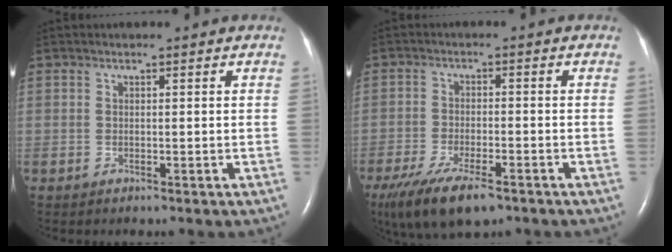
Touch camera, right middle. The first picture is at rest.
{"total": 12.0, "force": [-8.2, 3.6, 7.9], "torque": [-0.157, -0.026, -0.135]}